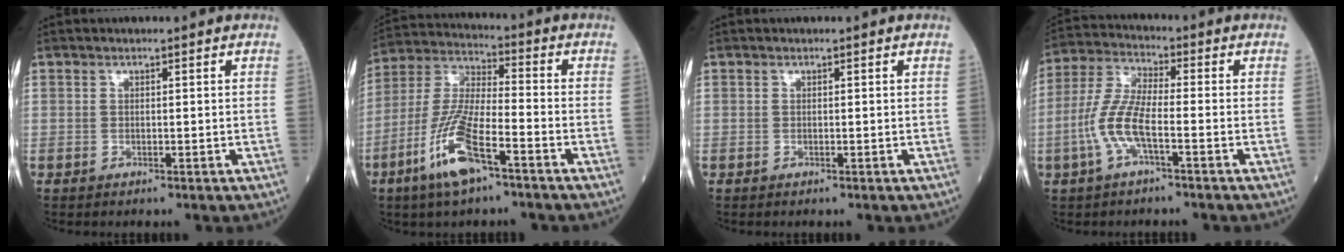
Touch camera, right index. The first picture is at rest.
{"total": 12.6, "force": [-6.4, 2.7, 10.5], "torque": [-0.224, -0.011, -0.124]}
{"total": 0.0}
{"total": 8.1, "force": [-2.8, 1.8, 7.4], "torque": [-0.176, 0.006, -0.060]}